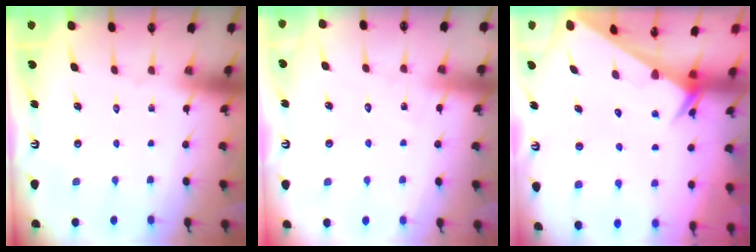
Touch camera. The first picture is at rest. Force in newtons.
{"total": 6.6, "press": 6.6, "slide": 0.6}
{"total": 2.1, "press": 2.1, "slide": 0.1}